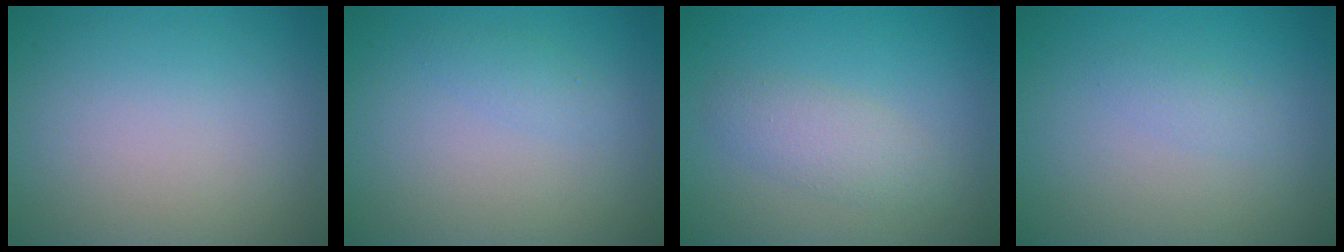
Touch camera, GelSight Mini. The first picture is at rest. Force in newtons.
{"total": 1.0, "press": 1.0, "slide": 0.0}
{"total": 2.5, "press": 2.5, "slide": 0.1}
{"total": 1.0, "press": 1.0, "slide": 0.0}